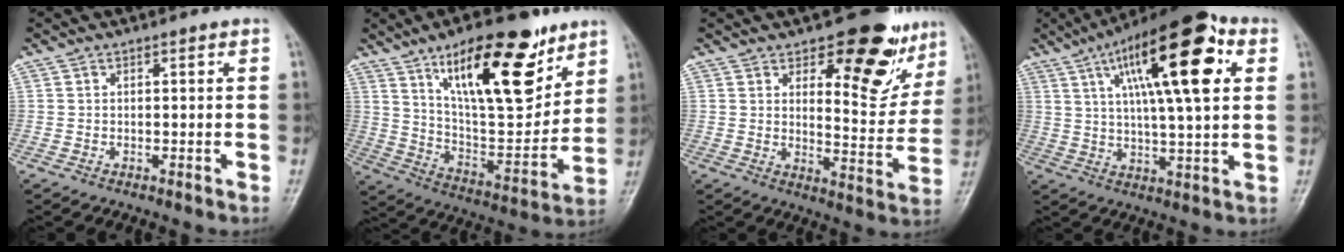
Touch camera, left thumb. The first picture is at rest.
{"total": 22.7, "force": [12.8, 8.6, 16.8], "torque": [-0.222, -0.064, 0.220]}
{"total": 15.0, "force": [9.3, 6.7, 9.6], "torque": [-0.062, -0.061, 0.130]}
{"total": 21.2, "force": [7.5, 6.2, 18.8], "torque": [-0.285, 0.001, 0.112]}